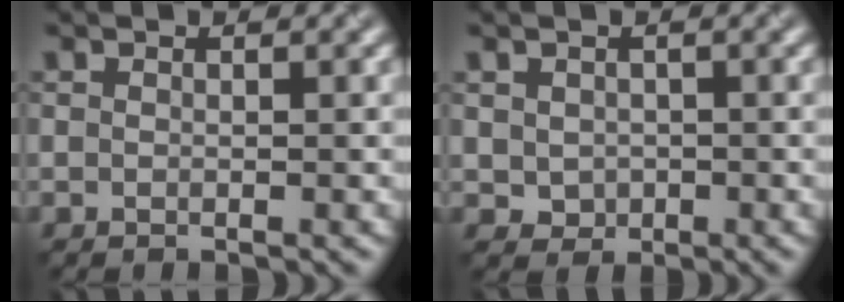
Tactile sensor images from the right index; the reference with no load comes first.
{"total": 1.7, "force": [0.0, 1.5, 0.7], "torque": [-0.014, -0.005, 0.002]}